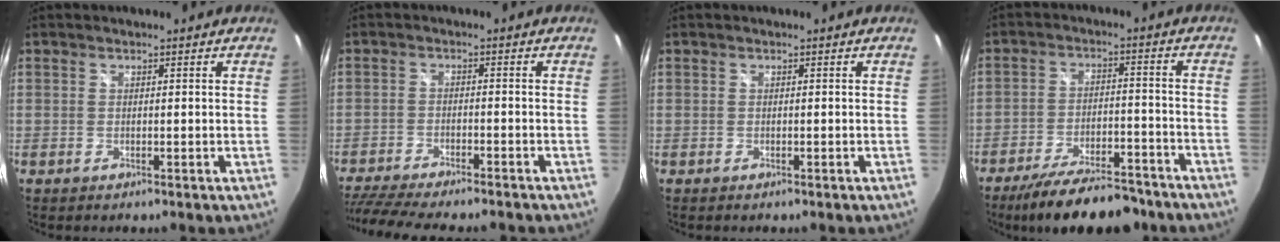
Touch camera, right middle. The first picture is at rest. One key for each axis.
{"total": 13.9, "fx": -12.0, "fy": 2.0, "fz": 6.7, "tx": -0.147, "ty": -0.028, "tz": -0.193}
{"total": 0.0}
{"total": 16.8, "fx": -14.0, "fy": 4.6, "fz": 8.1, "tx": -0.151, "ty": -0.014, "tz": -0.202}